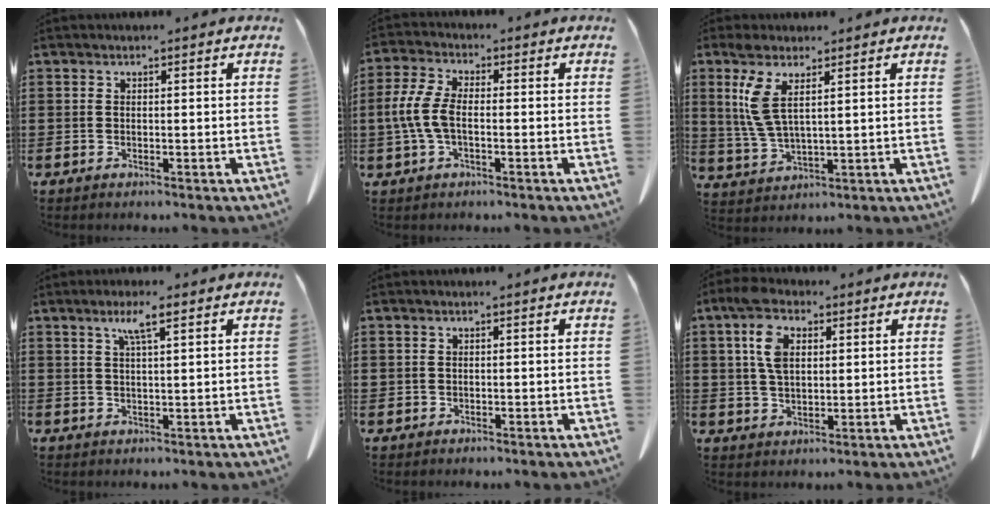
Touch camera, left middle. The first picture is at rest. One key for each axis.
{"total": 6.5, "fx": -0.8, "fy": 3.2, "fz": 5.6, "tx": -0.143, "ty": -0.003, "tz": -0.023}
{"total": 6.1, "fx": 3.0, "fy": 1.8, "fz": 5.0, "tx": -0.123, "ty": -0.003, "tz": 0.049}
{"total": 4.2, "fx": 2.5, "fy": 0.4, "fz": 3.3, "tx": -0.071, "ty": 0.005, "tz": 0.040}
{"total": 0.5, "fx": 0.1, "fy": 0.5, "fz": 0.1, "tx": -0.004, "ty": 0.004, "tz": 0.001}
{"total": 7.2, "fx": 2.9, "fy": 4.2, "fz": 5.1, "tx": -0.107, "ty": 0.013, "tz": 0.050}